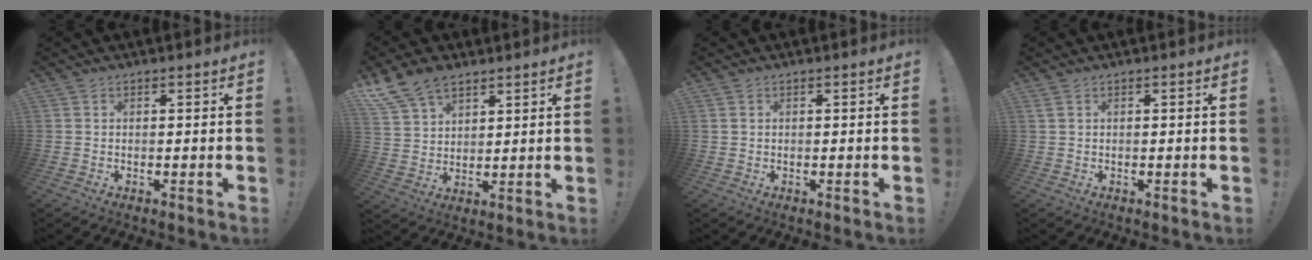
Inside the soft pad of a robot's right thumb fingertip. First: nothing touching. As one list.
[{"total": 10.8, "force": [8.0, 6.1, 4.0], "torque": [-0.085, -0.040, 0.161]}, {"total": 0.5, "force": [0.3, 0.3, 0.2], "torque": [0.000, -0.001, 0.005]}, {"total": 1.0, "force": [0.5, 0.3, 0.8], "torque": [-0.019, 0.001, 0.010]}]